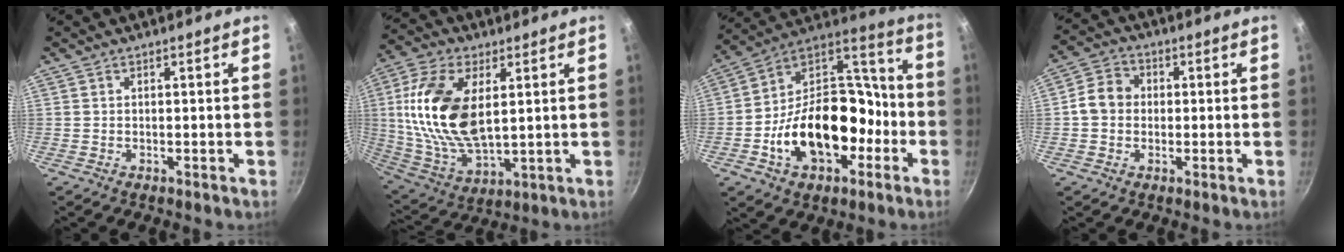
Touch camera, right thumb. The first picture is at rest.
{"total": 19.3, "force": [3.8, 10.3, 15.8], "torque": [-0.306, -0.010, 0.079]}
{"total": 23.3, "force": [-7.2, 15.7, 15.7], "torque": [-0.223, 0.081, -0.114]}
{"total": 6.2, "force": [0.0, 5.4, 3.1], "torque": [-0.033, 0.013, -0.016]}